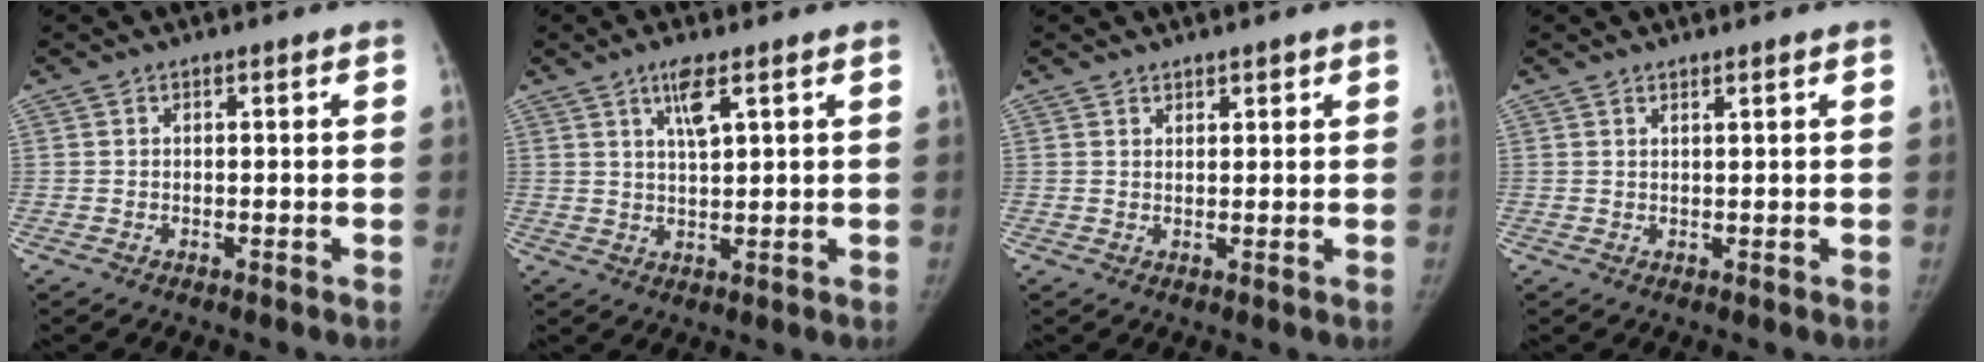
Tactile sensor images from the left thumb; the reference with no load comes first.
{"total": 4.6, "force": [2.4, 1.1, 3.8], "torque": [-0.070, -0.011, 0.048]}
{"total": 1.5, "force": [1.1, 0.8, 0.6], "torque": [0.001, -0.007, 0.016]}
{"total": 1.0, "force": [0.7, 0.0, 0.6], "torque": [-0.009, -0.005, 0.014]}